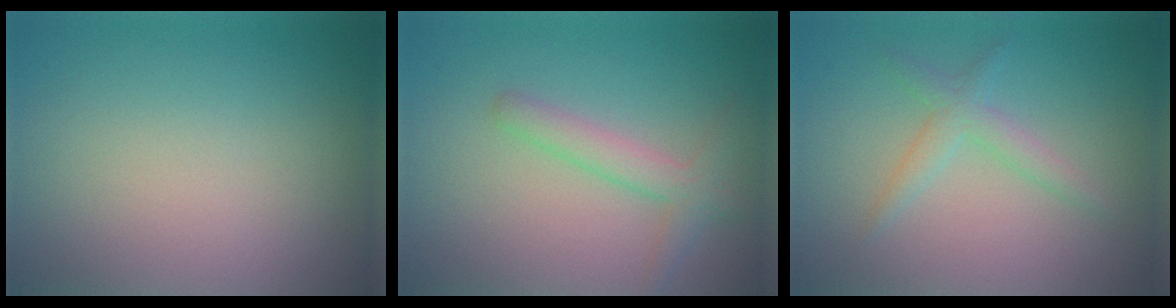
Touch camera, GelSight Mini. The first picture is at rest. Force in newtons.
{"total": 2.5, "press": 2.5, "slide": 0.1}
{"total": 2.0, "press": 2.0, "slide": 0.2}